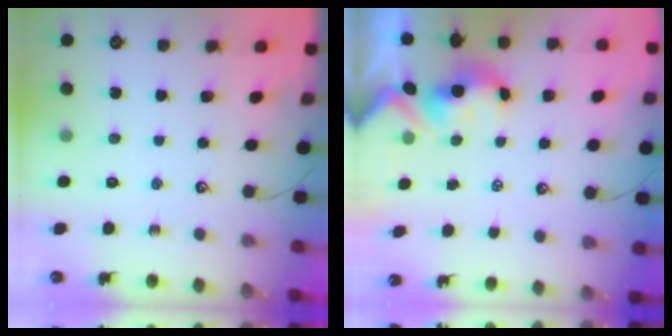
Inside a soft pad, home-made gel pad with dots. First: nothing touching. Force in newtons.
{"total": 1.6, "press": 1.4, "slide": 0.7}